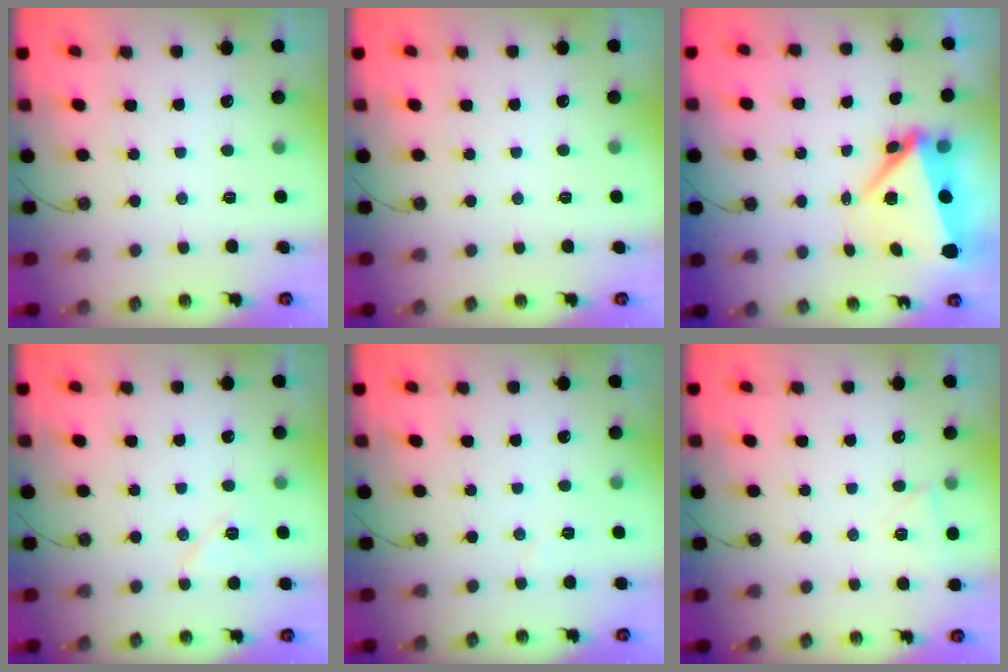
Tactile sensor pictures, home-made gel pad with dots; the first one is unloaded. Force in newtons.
{"total": 1.7, "press": 0.9, "slide": 1.5}
{"total": 7.2, "press": 7.0, "slide": 1.8}
{"total": 7.1, "press": 7.0, "slide": 1.1}
{"total": 4.0, "press": 3.7, "slide": 1.3}
{"total": 4.9, "press": 4.9, "slide": 0.3}